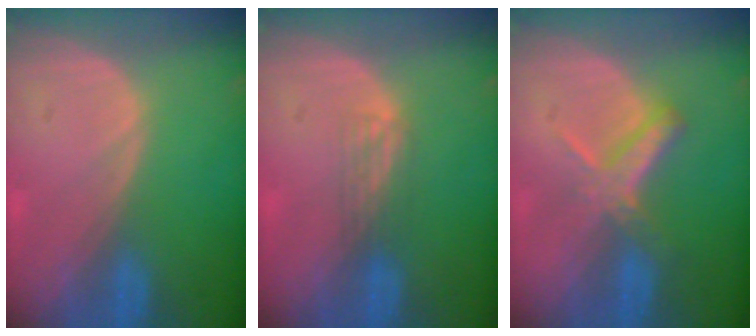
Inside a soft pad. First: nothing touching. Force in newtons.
{"total": 2.2, "press": 1.8, "slide": 1.2}
{"total": 5.6, "press": 5.2, "slide": 2.2}